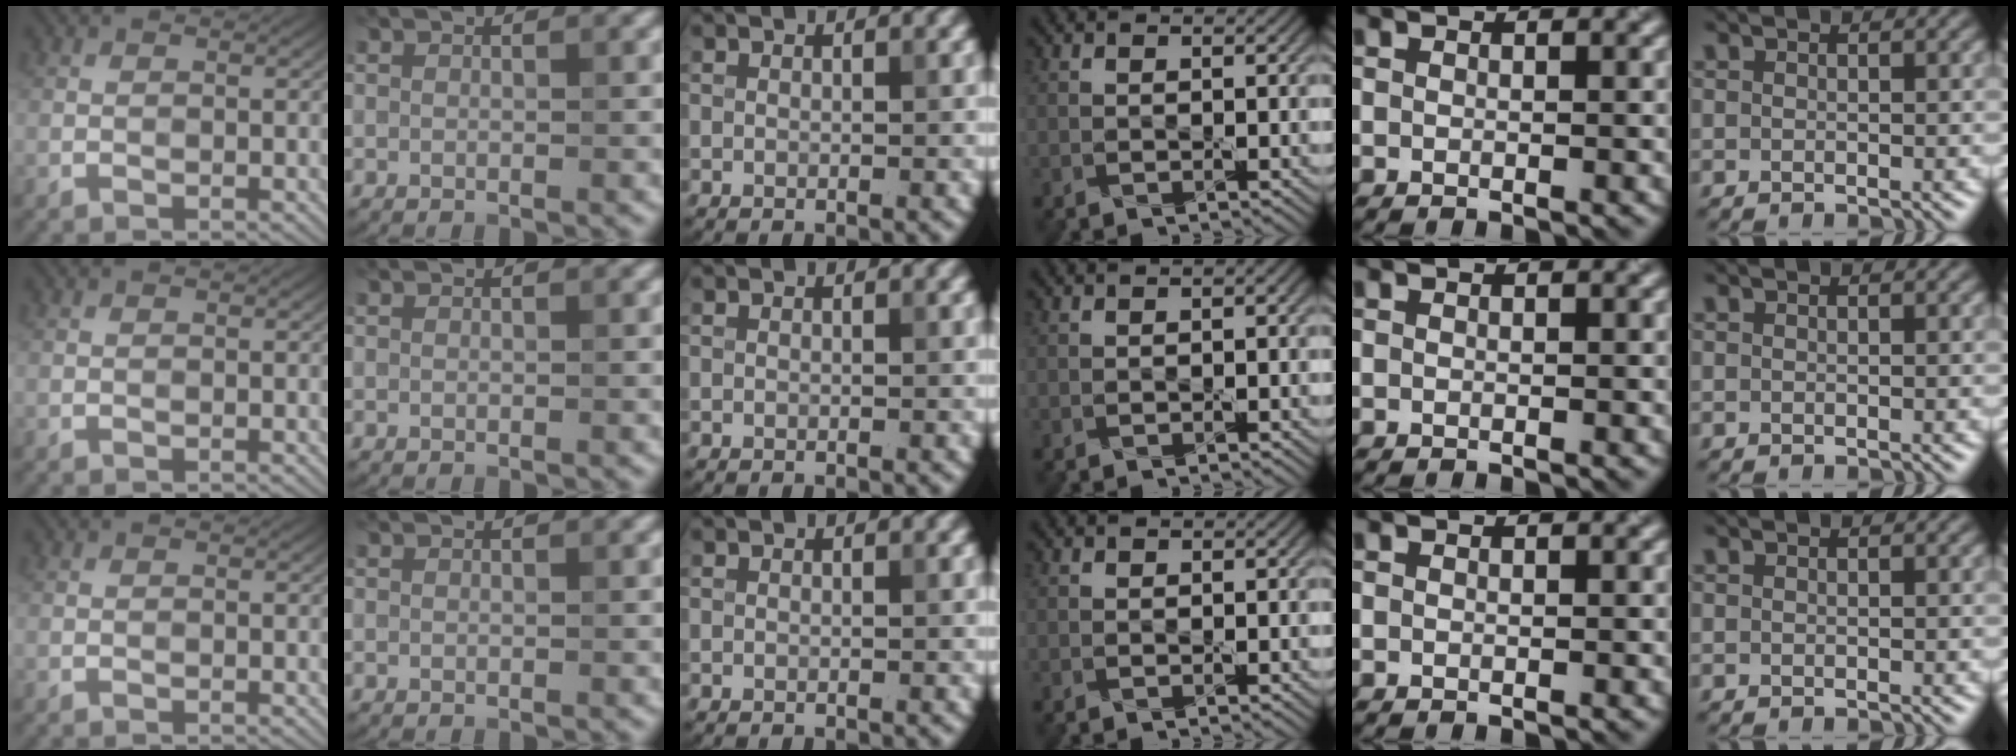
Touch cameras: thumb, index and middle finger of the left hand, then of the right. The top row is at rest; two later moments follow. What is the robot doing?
{"motion": "pour", "object": "sugar"}